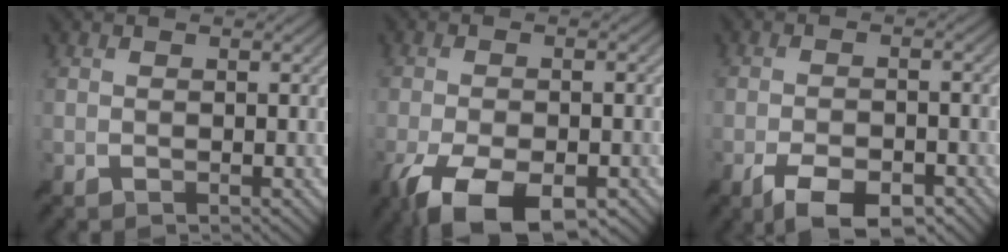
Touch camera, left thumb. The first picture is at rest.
{"total": 10.7, "force": [-6.2, 4.0, 7.8], "torque": [-0.158, -0.026, -0.102]}
{"total": 7.0, "force": [-4.4, 2.2, 5.0], "torque": [-0.092, 0.000, -0.075]}